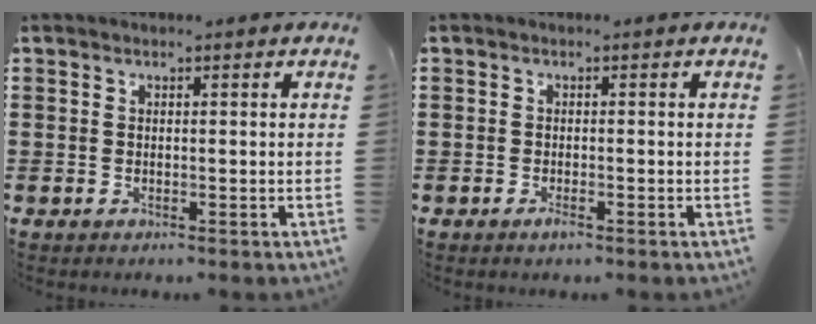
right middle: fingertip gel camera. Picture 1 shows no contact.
{"total": 1.1, "force": [-0.7, 0.2, 0.8], "torque": [-0.018, -0.006, -0.011]}